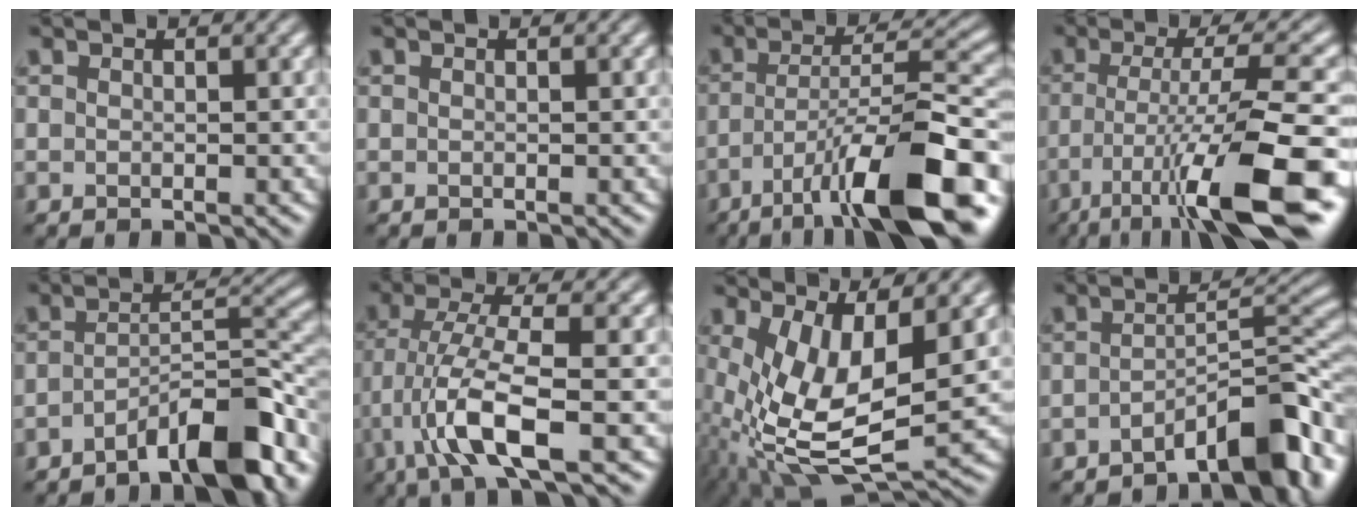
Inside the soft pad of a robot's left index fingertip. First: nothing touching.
{"total": 0.0}
{"total": 12.9, "force": [-7.3, 2.9, 10.2], "torque": [-0.161, 0.013, -0.121]}
{"total": 11.5, "force": [-5.6, 2.3, 9.8], "torque": [-0.159, 0.003, -0.090]}
{"total": 8.1, "force": [-4.9, 2.3, 5.9], "torque": [-0.083, 0.006, -0.083]}
{"total": 6.5, "force": [-2.5, 1.3, 5.9], "torque": [-0.117, 0.003, -0.054]}
{"total": 10.1, "force": [0.4, 4.4, 9.1], "torque": [-0.196, -0.021, 0.014]}
{"total": 6.7, "force": [-4.3, 1.8, 4.8], "torque": [-0.061, 0.011, -0.069]}